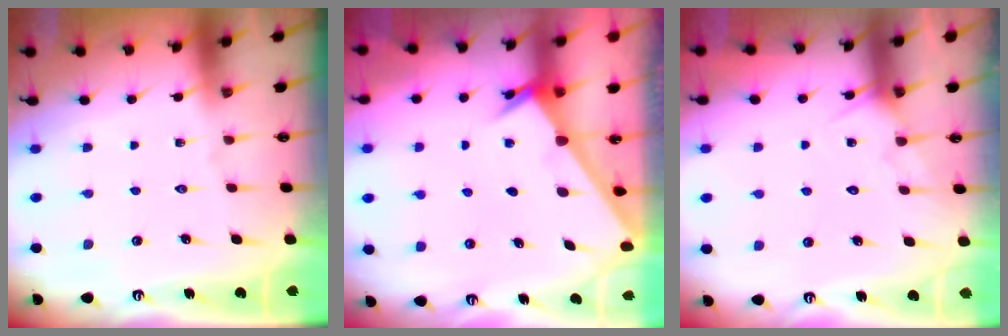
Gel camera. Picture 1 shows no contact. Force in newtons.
{"total": 2.4, "press": 2.4, "slide": 0.2}
{"total": 6.6, "press": 6.6, "slide": 0.5}